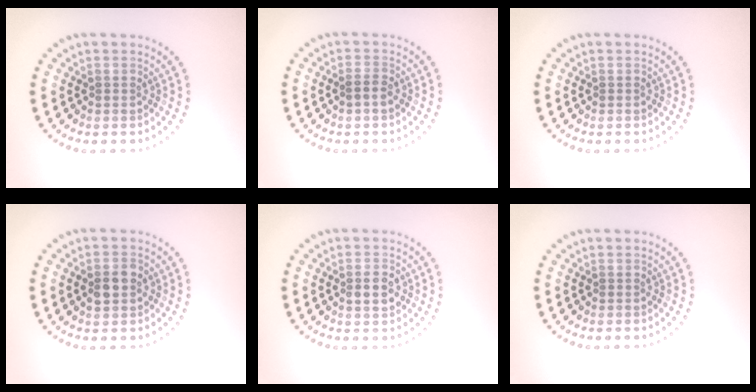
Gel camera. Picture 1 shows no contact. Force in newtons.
{"total": 1.1, "press": 1.1, "slide": 0.3}
{"total": 0.0}
{"total": 2.0, "press": 2.0, "slide": 0.1}
{"total": 2.4, "press": 2.4, "slide": 0.1}
{"total": 0.0}